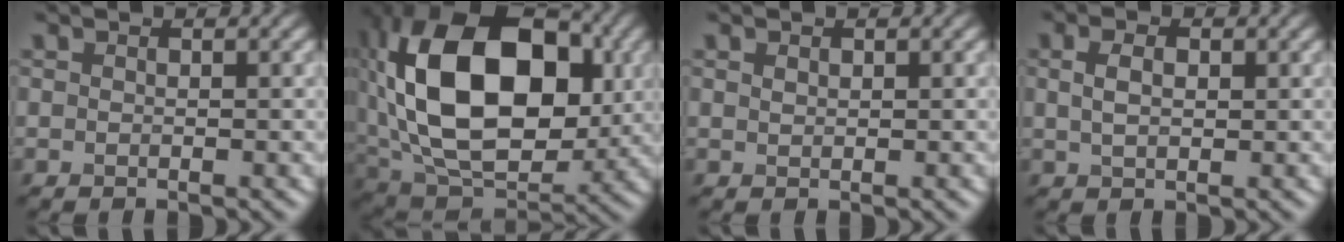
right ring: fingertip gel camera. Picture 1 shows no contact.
{"total": 18.9, "force": [2.9, 12.2, 14.2], "torque": [-0.269, 0.009, 0.053]}
{"total": 0.6, "force": [0.4, 0.4, 0.3], "torque": [-0.007, 0.000, 0.010]}
{"total": 2.4, "force": [0.7, 1.5, 1.8], "torque": [-0.037, -0.002, 0.015]}